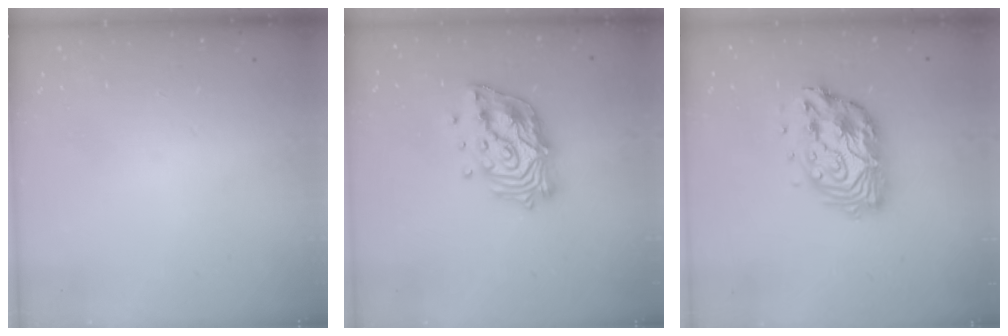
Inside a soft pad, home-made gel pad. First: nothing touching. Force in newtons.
{"total": 15.1, "press": 15.1, "slide": 1.2}
{"total": 14.6, "press": 14.5, "slide": 1.1}